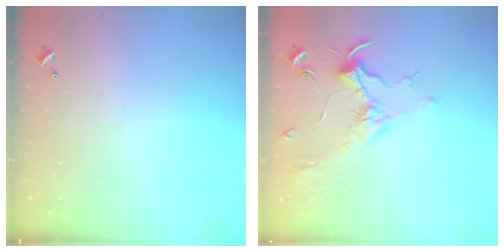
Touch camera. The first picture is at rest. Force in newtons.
{"total": 1.8, "press": 1.6, "slide": 0.8}